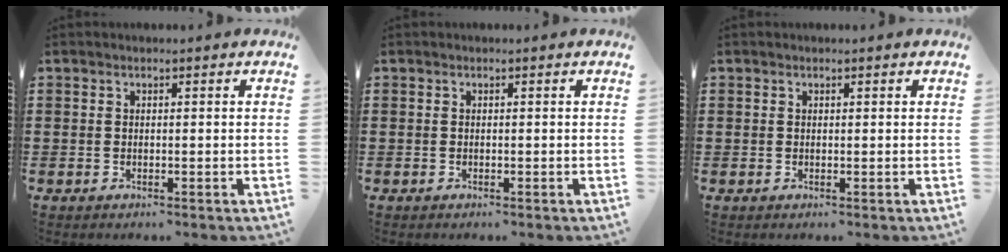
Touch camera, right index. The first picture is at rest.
{"total": 0.0}
{"total": 0.6, "force": [0.3, 0.5, 0.0], "torque": [-0.001, 0.004, 0.005]}